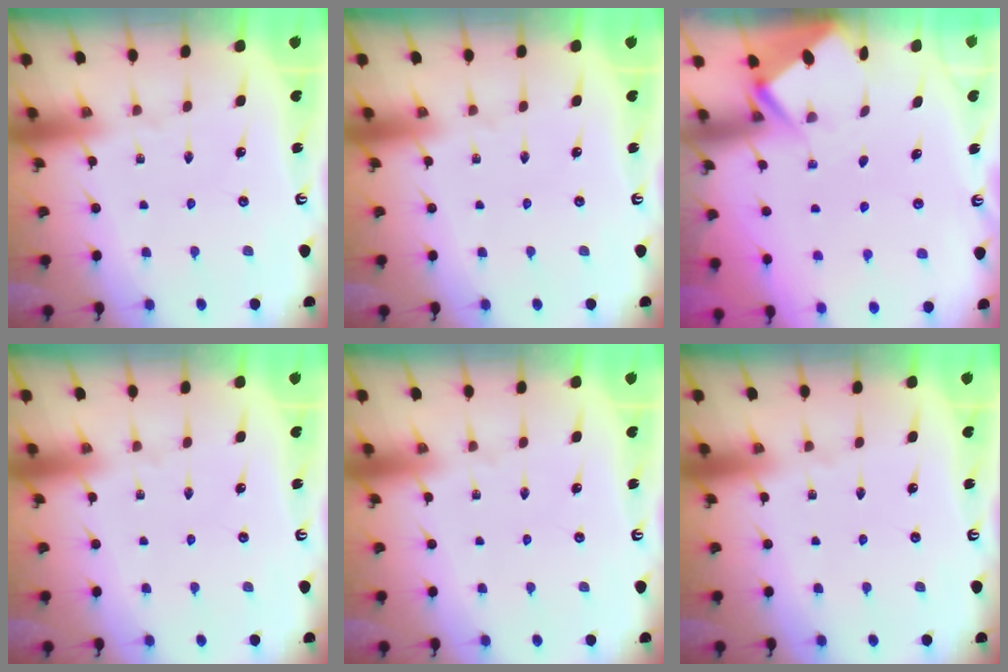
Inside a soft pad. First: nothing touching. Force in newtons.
{"total": 0.0}
{"total": 2.8, "press": 2.8, "slide": 0.4}
{"total": 0.0}
{"total": 0.0}
{"total": 0.0}